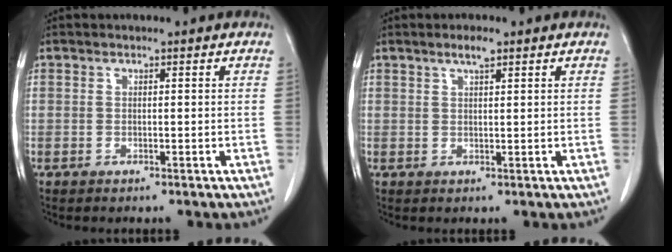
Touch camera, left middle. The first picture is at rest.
{"total": 2.1, "force": [1.5, 0.3, 1.5], "torque": [-0.030, 0.003, 0.027]}